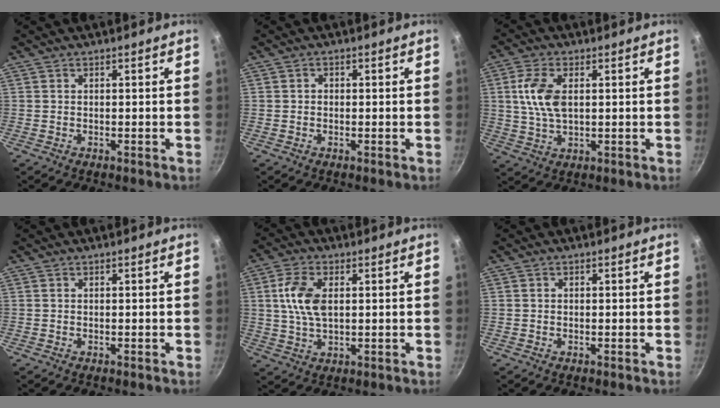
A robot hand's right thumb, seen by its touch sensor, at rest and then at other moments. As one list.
[{"total": 1.0, "force": [-0.1, 0.9, 0.4], "torque": [-0.004, 0.004, -0.002]}, {"total": 8.3, "force": [1.5, 4.5, 6.8], "torque": [-0.132, 0.004, 0.029]}, {"total": 0.0}, {"total": 8.3, "force": [1.6, 4.6, 6.8], "torque": [-0.127, 0.005, 0.028]}, {"total": 0.5, "force": [0.0, 0.5, 0.2], "torque": [-0.001, 0.004, 0.002]}]